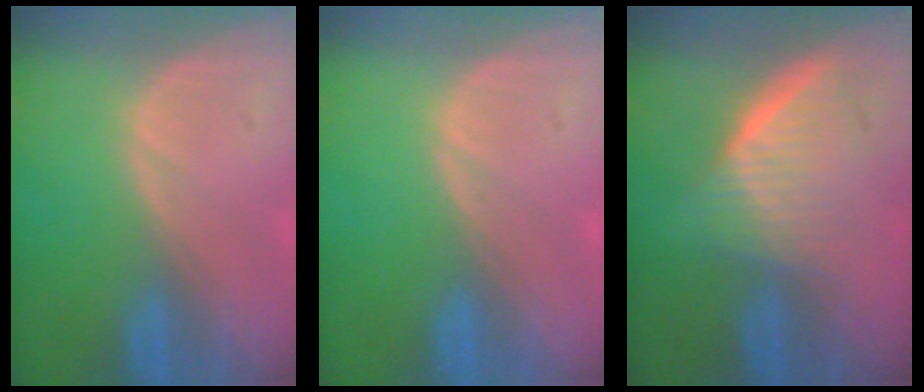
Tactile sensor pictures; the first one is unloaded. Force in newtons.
{"total": 0.0}
{"total": 6.7, "press": 6.0, "slide": 2.9}